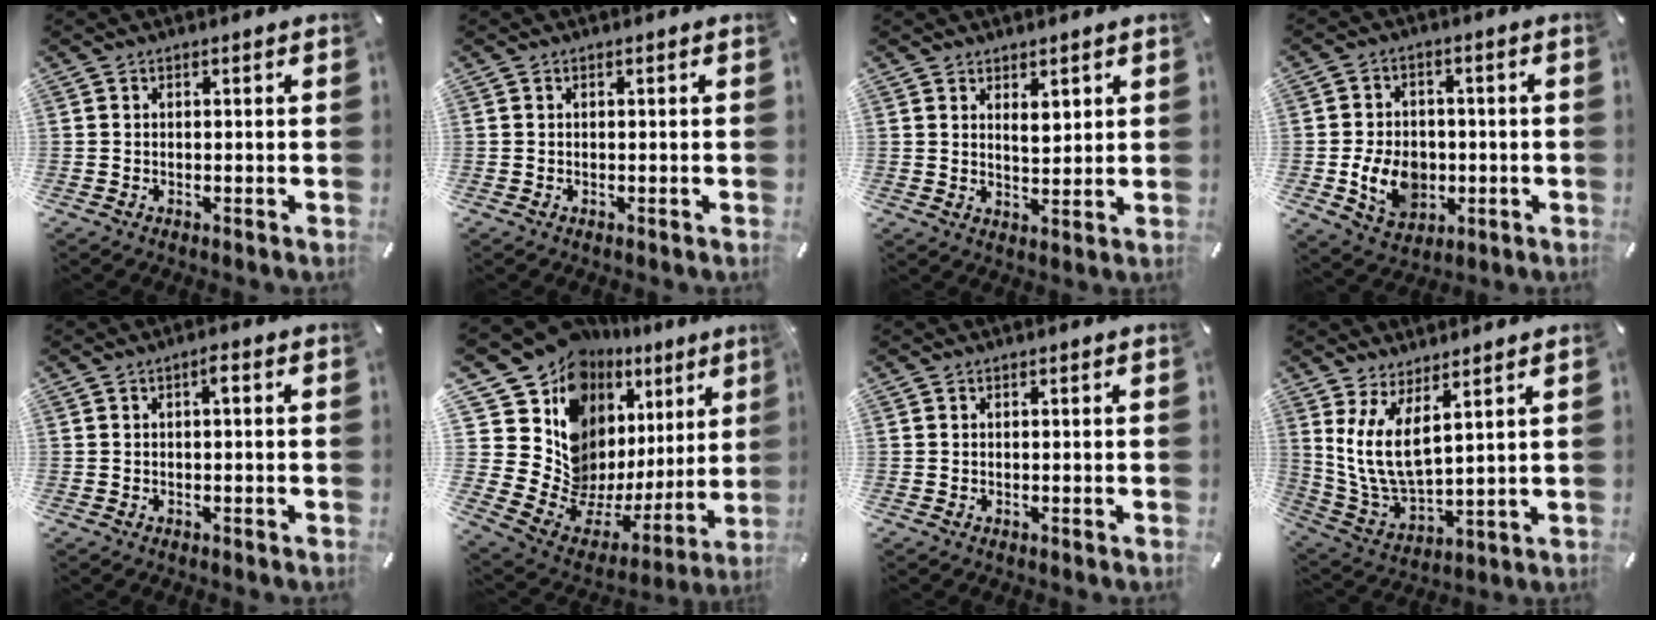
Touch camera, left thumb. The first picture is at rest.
{"total": 0.0}
{"total": 4.2, "force": [2.6, 2.3, 2.3], "torque": [-0.020, -0.015, 0.040]}
{"total": 10.4, "force": [-2.0, 8.2, 6.1], "torque": [-0.122, 0.014, -0.032]}
{"total": 1.6, "force": [0.0, 0.4, 1.6], "torque": [-0.033, 0.005, -0.002]}
{"total": 12.4, "force": [7.5, 8.5, 5.0], "torque": [-0.057, -0.128, 0.149]}
{"total": 0.0}
{"total": 11.1, "force": [4.8, 5.1, 8.5], "torque": [-0.205, -0.030, 0.095]}